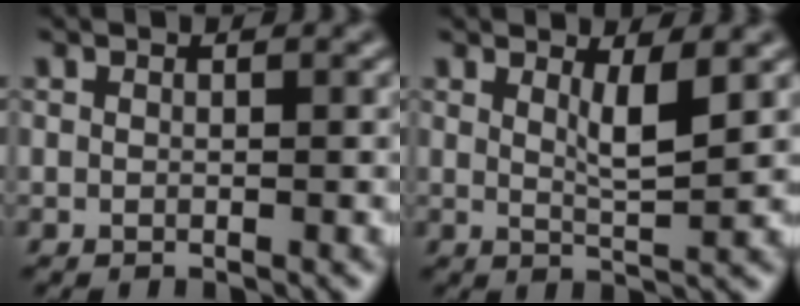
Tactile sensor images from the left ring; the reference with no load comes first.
{"total": 2.6, "force": [1.2, 0.5, 2.3], "torque": [-0.034, -0.008, 0.020]}